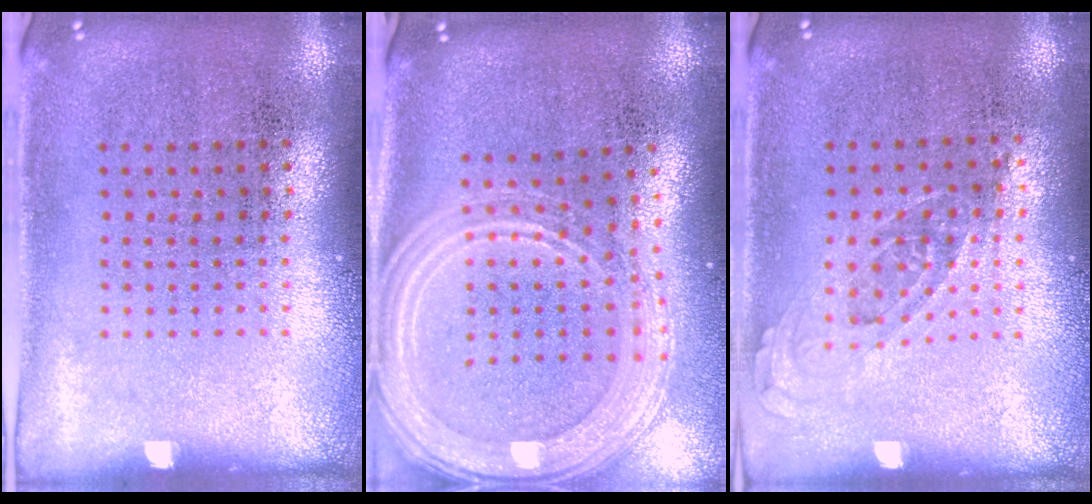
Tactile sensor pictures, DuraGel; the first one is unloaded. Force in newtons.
{"total": 2.4, "press": 2.0, "slide": 1.3}
{"total": 0.7, "press": 0.7, "slide": 0.3}